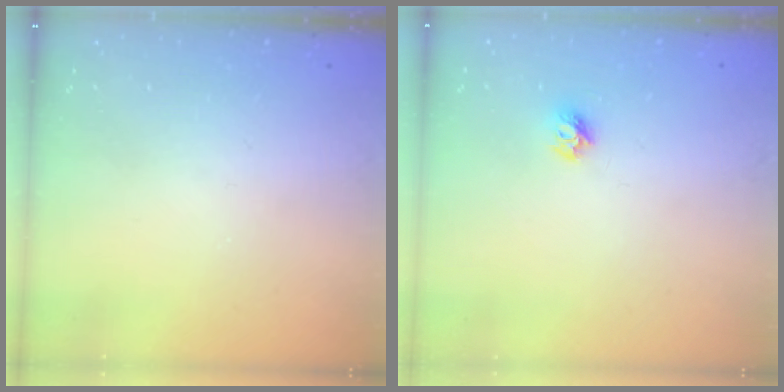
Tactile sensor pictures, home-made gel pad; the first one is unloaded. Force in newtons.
{"total": 5.5, "press": 5.5, "slide": 0.3}